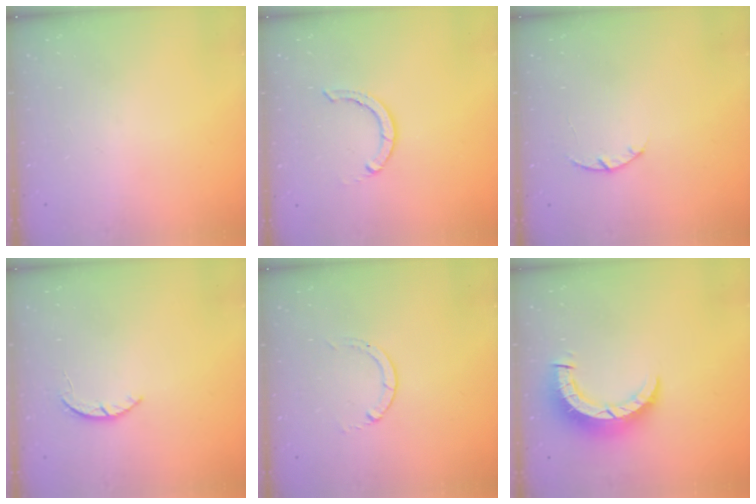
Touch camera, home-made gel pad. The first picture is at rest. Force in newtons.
{"total": 2.9, "press": 2.9, "slide": 0.1}
{"total": 3.2, "press": 3.2, "slide": 0.5}
{"total": 1.9, "press": 1.9, "slide": 0.3}
{"total": 0.6, "press": 0.5, "slide": 0.1}
{"total": 8.2, "press": 8.1, "slide": 0.8}